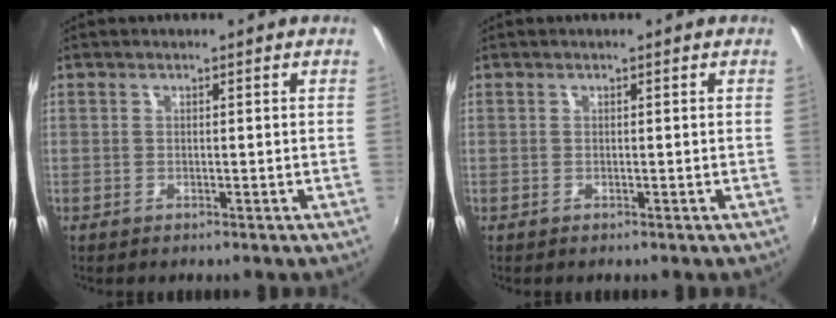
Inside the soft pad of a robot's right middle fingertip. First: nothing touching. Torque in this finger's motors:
{"motor_torque": [0.00, 0.00, 0.00, 0.00]}